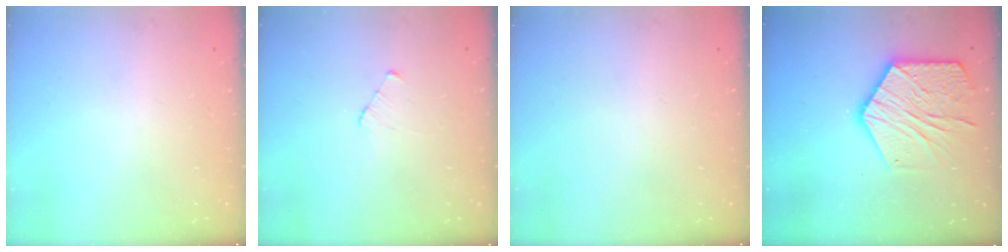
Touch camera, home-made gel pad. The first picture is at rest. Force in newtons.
{"total": 4.0, "press": 4.0, "slide": 0.4}
{"total": 0.0}
{"total": 17.4, "press": 17.4, "slide": 1.3}